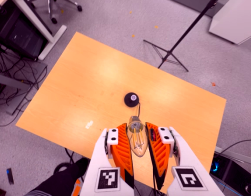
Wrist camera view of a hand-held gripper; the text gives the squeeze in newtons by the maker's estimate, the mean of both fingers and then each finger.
{"total": 20.7, "left": 23.6, "right": 17.8}